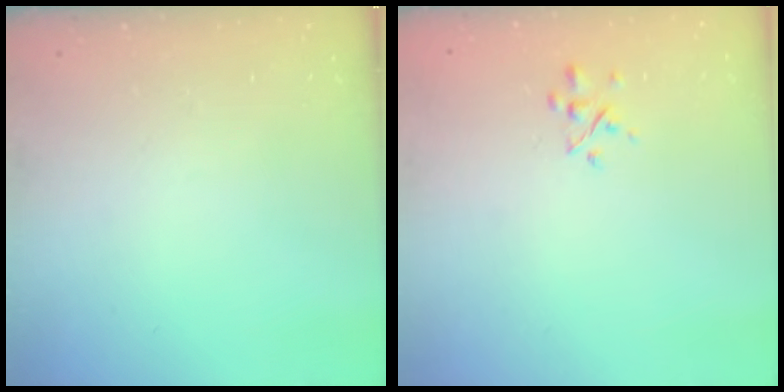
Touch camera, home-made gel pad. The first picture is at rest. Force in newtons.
{"total": 2.8, "press": 2.7, "slide": 0.8}